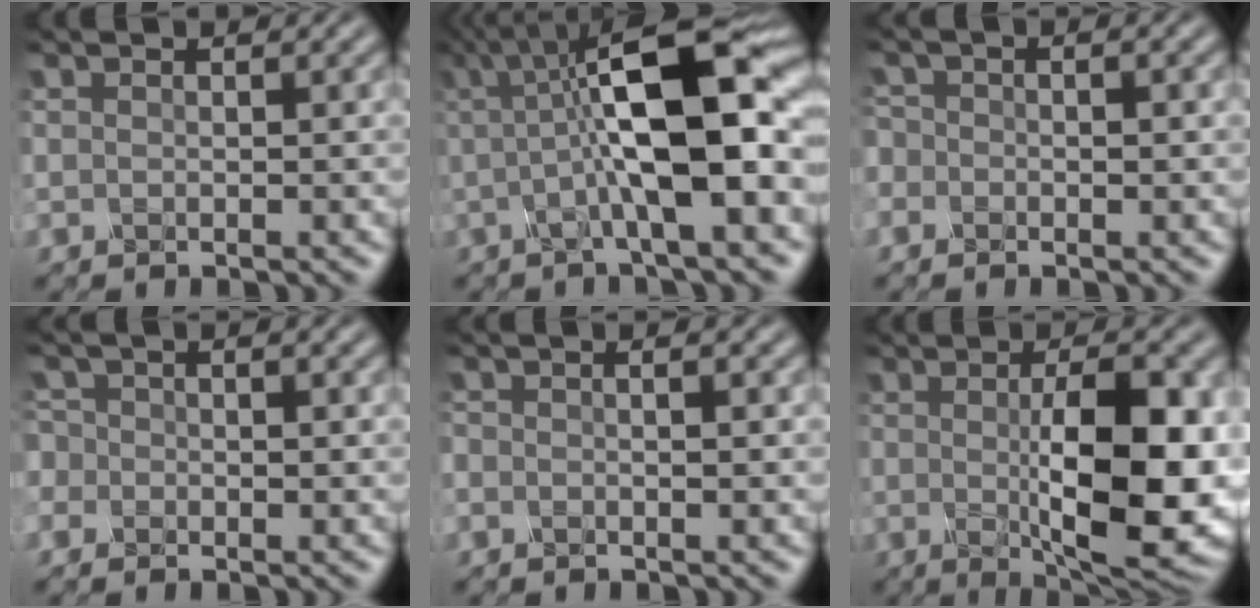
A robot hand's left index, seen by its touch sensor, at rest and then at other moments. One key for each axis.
{"total": 11.0, "fx": 0.9, "fy": 2.9, "fz": 10.6, "tx": -0.158, "ty": 0.019, "tz": 0.006}
{"total": 1.7, "fx": -0.5, "fy": 1.4, "fz": 0.7, "tx": -0.008, "ty": 0.010, "tz": -0.018}
{"total": 2.3, "fx": -0.7, "fy": 2.1, "fz": 0.7, "tx": -0.012, "ty": 0.014, "tz": -0.028}
{"total": 1.3, "fx": -0.2, "fy": 0.6, "fz": 1.2, "tx": -0.014, "ty": 0.002, "tz": -0.009}
{"total": 11.4, "fx": -0.5, "fy": 3.7, "fz": 10.8, "tx": -0.153, "ty": -0.014, "tz": -0.002}